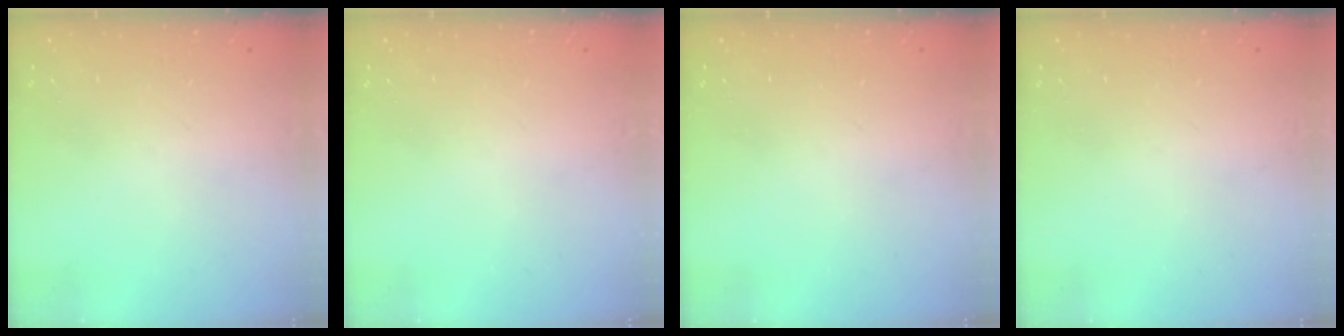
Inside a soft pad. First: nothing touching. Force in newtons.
{"total": 0.0}
{"total": 0.0}
{"total": 0.0}